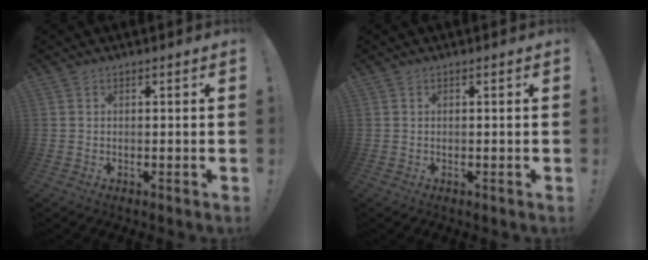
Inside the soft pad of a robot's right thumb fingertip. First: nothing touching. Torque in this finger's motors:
{"motor_torque": [-0.26, -0.05, 0.02, 0.04, 0.01]}